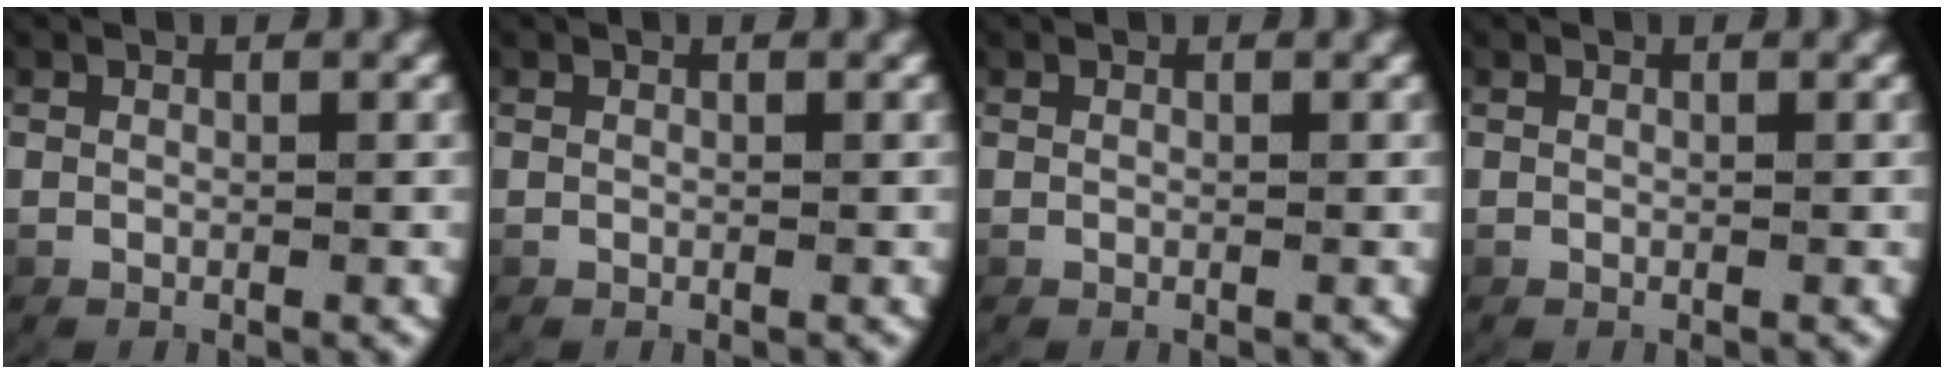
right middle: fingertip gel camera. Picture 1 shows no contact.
{"total": 0.0}
{"total": 0.0}
{"total": 0.0}